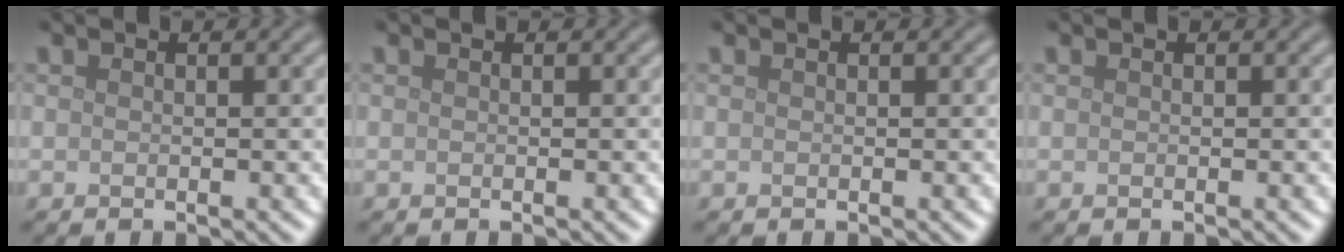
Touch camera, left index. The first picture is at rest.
{"total": 0.0}
{"total": 0.0}
{"total": 0.0}